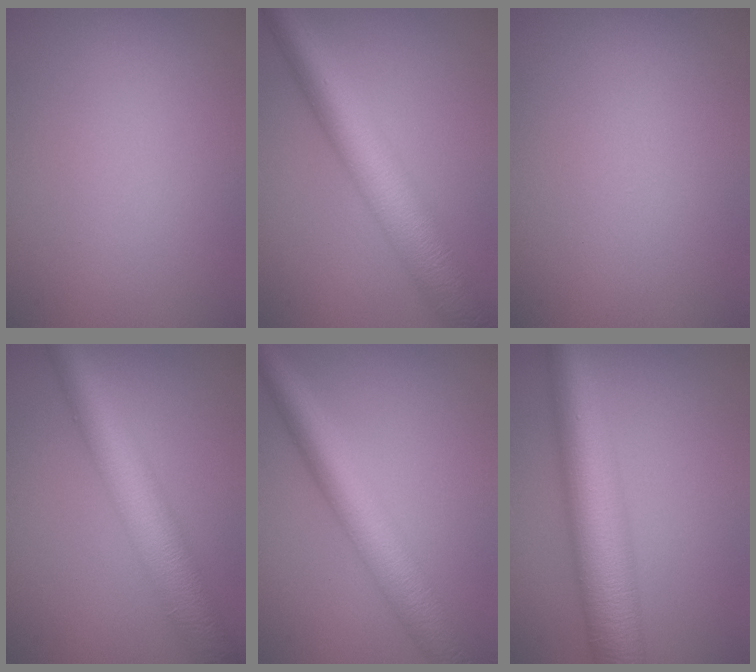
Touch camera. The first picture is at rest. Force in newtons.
{"total": 8.4, "press": 8.4, "slide": 0.2}
{"total": 0.0}
{"total": 7.9, "press": 7.9, "slide": 0.2}
{"total": 6.7, "press": 6.7, "slide": 0.1}
{"total": 10.3, "press": 10.3, "slide": 0.1}